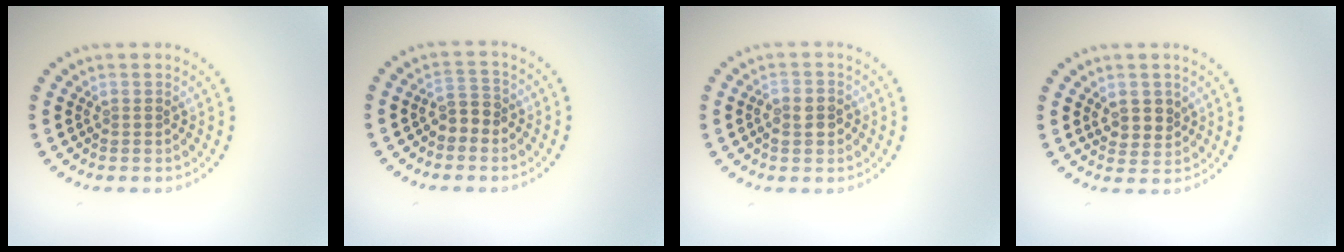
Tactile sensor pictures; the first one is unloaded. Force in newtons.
{"total": 2.0, "press": 1.8, "slide": 0.7}
{"total": 2.3, "press": 2.2, "slide": 0.6}
{"total": 2.3, "press": 2.2, "slide": 0.8}